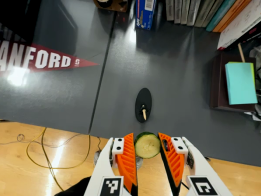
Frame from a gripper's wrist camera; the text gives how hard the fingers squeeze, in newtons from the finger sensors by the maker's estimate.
{"total": 7.7, "left": 7.9, "right": 7.4}